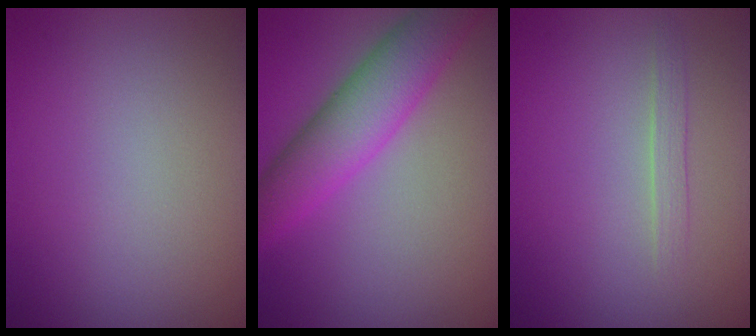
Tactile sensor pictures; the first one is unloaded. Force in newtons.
{"total": 5.9, "press": 5.9, "slide": 0.2}
{"total": 1.1, "press": 1.1, "slide": 0.1}